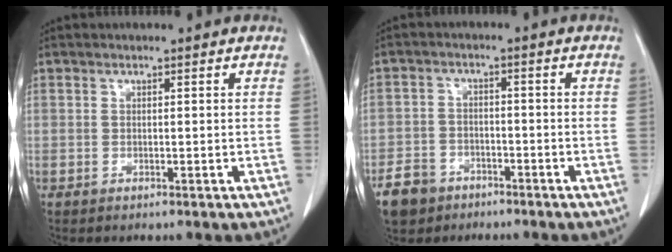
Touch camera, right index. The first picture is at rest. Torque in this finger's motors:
{"motor_torque": [-0.76, -0.53, -0.46, -0.14]}